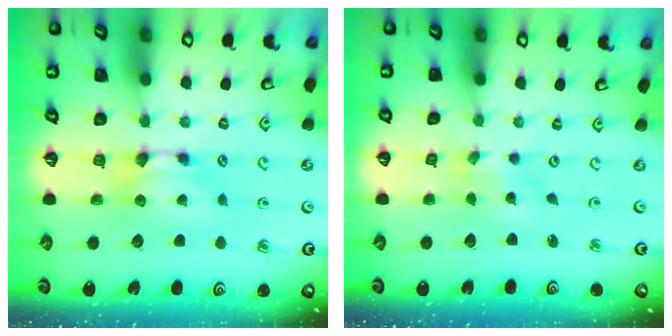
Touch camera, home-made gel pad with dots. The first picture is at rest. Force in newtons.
{"total": 2.9, "press": 2.7, "slide": 0.9}